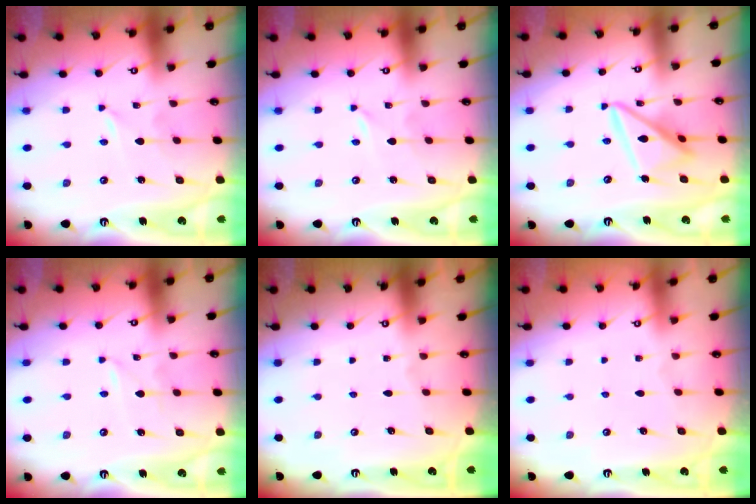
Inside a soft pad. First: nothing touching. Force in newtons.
{"total": 0.0}
{"total": 14.4, "press": 14.4, "slide": 1.4}
{"total": 0.0}
{"total": 0.0}
{"total": 0.0}